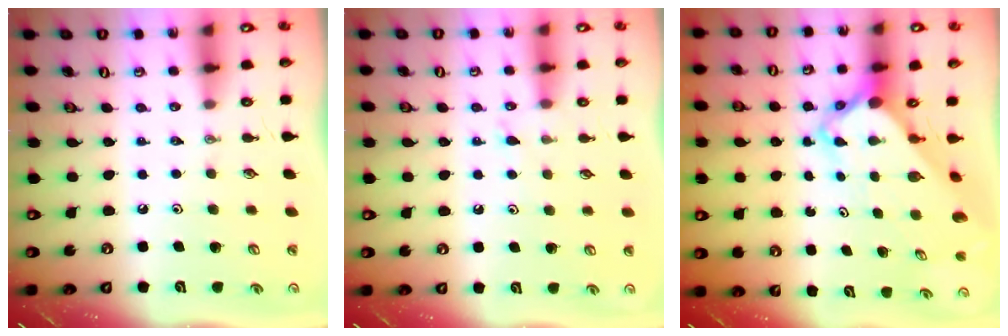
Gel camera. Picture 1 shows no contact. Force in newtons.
{"total": 6.5, "press": 6.4, "slide": 0.7}
{"total": 5.1, "press": 5.1, "slide": 0.3}